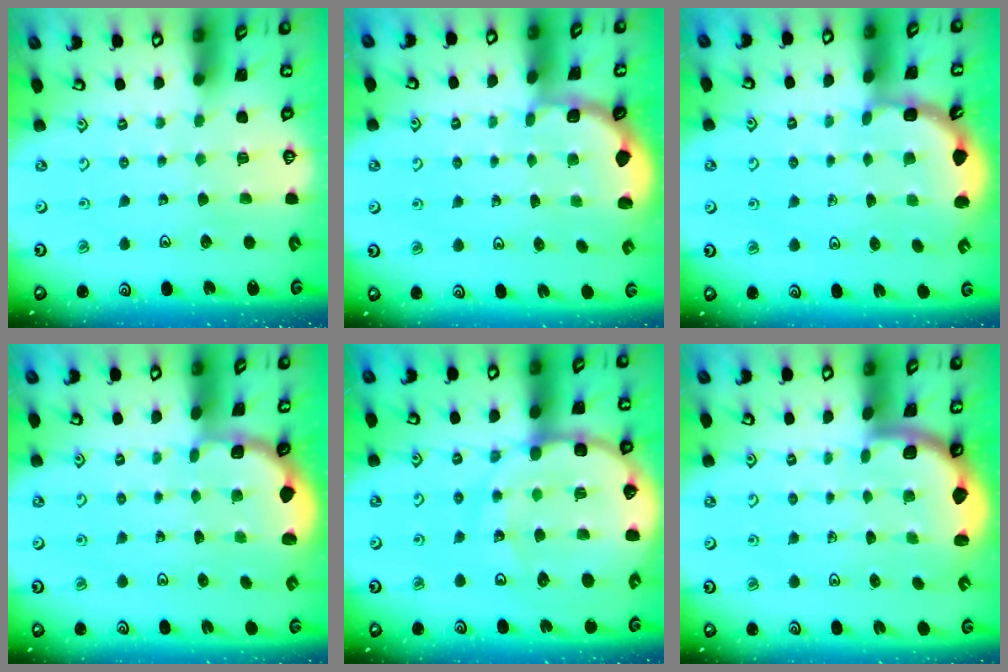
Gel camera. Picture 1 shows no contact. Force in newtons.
{"total": 1.9, "press": 1.8, "slide": 0.7}
{"total": 2.8, "press": 2.8, "slide": 0.6}
{"total": 1.8, "press": 1.6, "slide": 0.7}
{"total": 19.5, "press": 19.1, "slide": 3.9}
{"total": 1.6, "press": 1.6, "slide": 0.1}